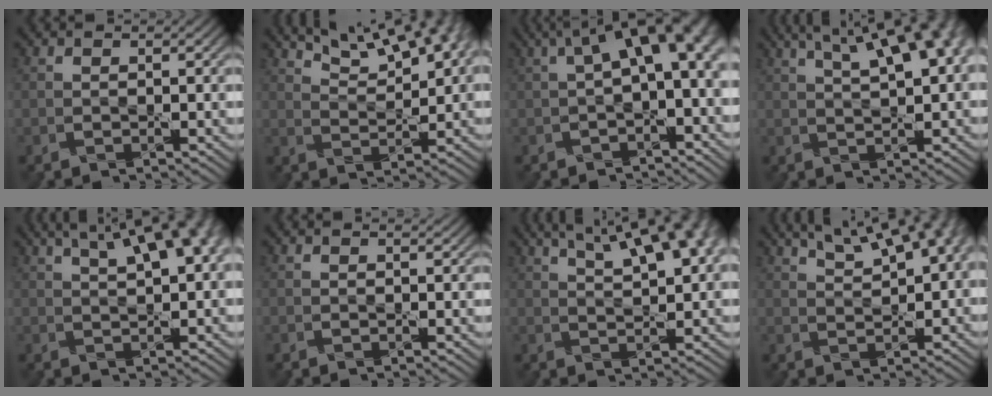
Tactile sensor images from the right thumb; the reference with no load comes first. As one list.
[{"total": 9.7, "force": [6.7, 2.9, 6.3], "torque": [-0.113, 0.010, 0.103]}, {"total": 9.3, "force": [1.4, 4.0, 8.3], "torque": [-0.119, 0.014, 0.022]}, {"total": 12.6, "force": [5.8, 4.6, 10.2], "torque": [-0.145, 0.042, 0.065]}, {"total": 9.3, "force": [4.3, 3.0, 7.7], "torque": [-0.112, 0.025, 0.057]}, {"total": 0.5, "force": [0.5, 0.0, 0.1], "torque": [-0.004, -0.002, 0.008]}, {"total": 11.5, "force": [6.2, 3.7, 8.9], "torque": [-0.140, 0.029, 0.080]}, {"total": 9.2, "force": [4.8, 3.2, 7.1], "torque": [-0.114, 0.024, 0.073]}]